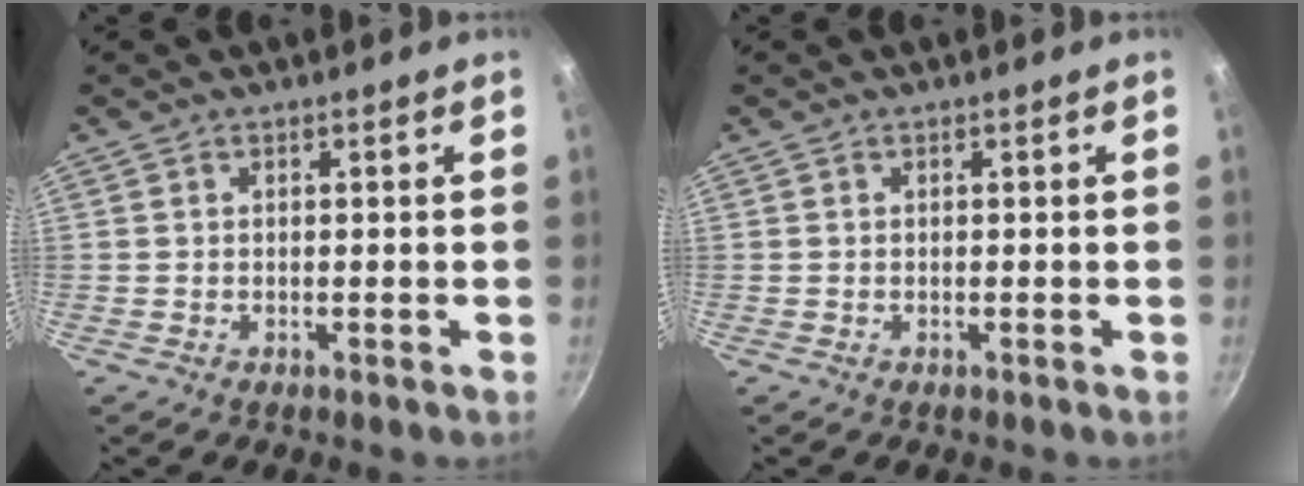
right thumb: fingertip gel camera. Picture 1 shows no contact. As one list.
[{"total": 0.0}]